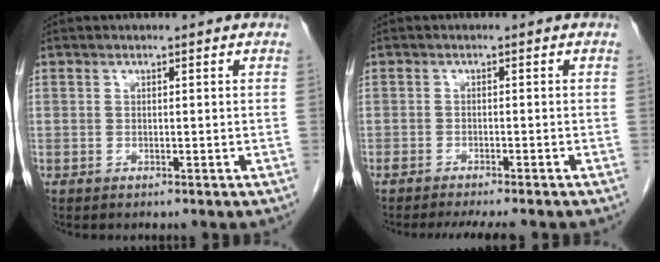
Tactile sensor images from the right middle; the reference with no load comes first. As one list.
[{"total": 7.2, "force": [-6.2, 1.1, 3.5], "torque": [-0.044, -0.006, -0.087]}]